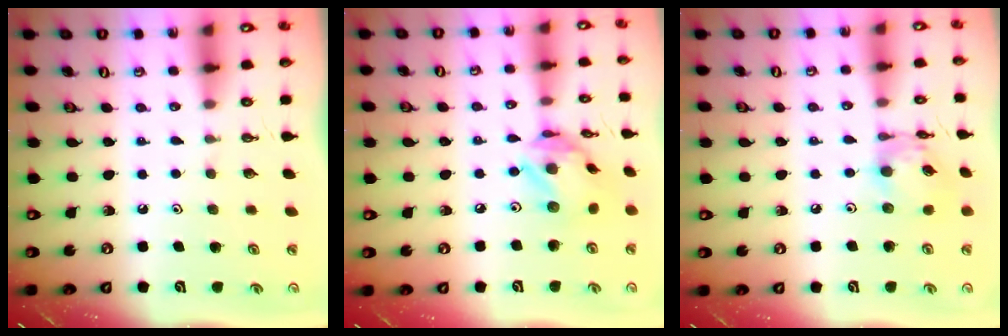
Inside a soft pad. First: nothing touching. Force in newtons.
{"total": 13.6, "press": 13.6, "slide": 1.4}
{"total": 12.2, "press": 12.1, "slide": 1.0}